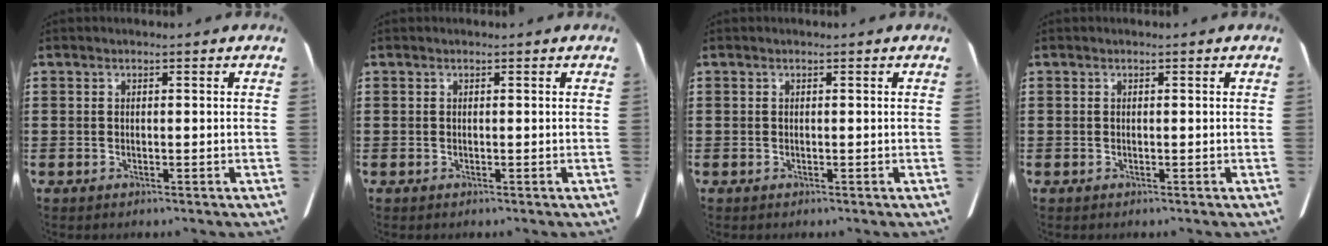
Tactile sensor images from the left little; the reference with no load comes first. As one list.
[{"total": 0.0}, {"total": 0.0}, {"total": 0.0}]